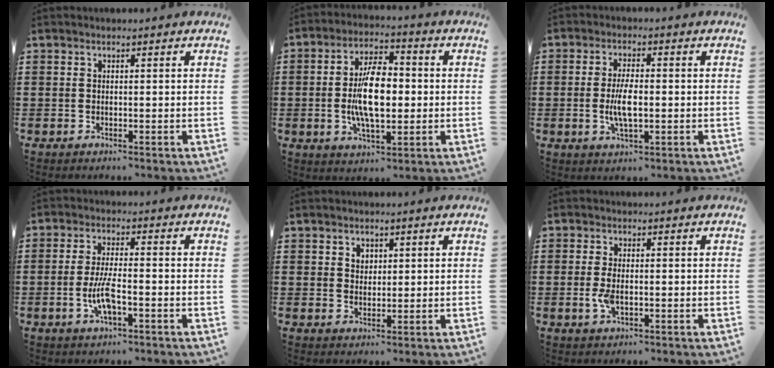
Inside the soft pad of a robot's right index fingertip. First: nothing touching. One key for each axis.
{"total": 10.4, "fx": -0.5, "fy": 4.7, "fz": 9.3, "tx": -0.184, "ty": 0.002, "tz": -0.015}
{"total": 5.6, "fx": -0.7, "fy": 1.9, "fz": 5.2, "tx": -0.113, "ty": -0.004, "tz": -0.019}
{"total": 5.5, "fx": -1.8, "fy": 1.4, "fz": 5.0, "tx": -0.111, "ty": -0.007, "tz": -0.038}
{"total": 1.9, "fx": 1.0, "fy": 1.5, "fz": 0.6, "tx": -0.016, "ty": 0.008, "tz": 0.019}
{"total": 3.1, "fx": -0.6, "fy": 1.3, "fz": 2.8, "tx": -0.072, "ty": -0.007, "tz": -0.017}